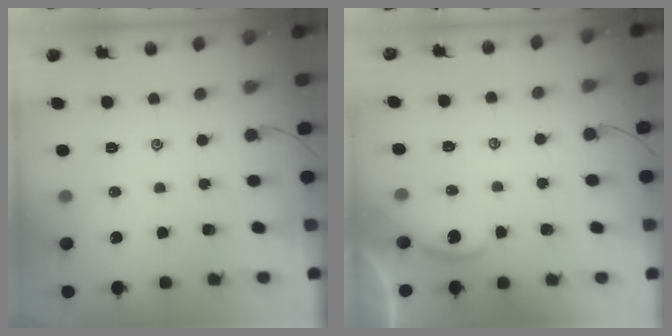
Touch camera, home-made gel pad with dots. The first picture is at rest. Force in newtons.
{"total": 0.9, "press": 0.9, "slide": 0.1}